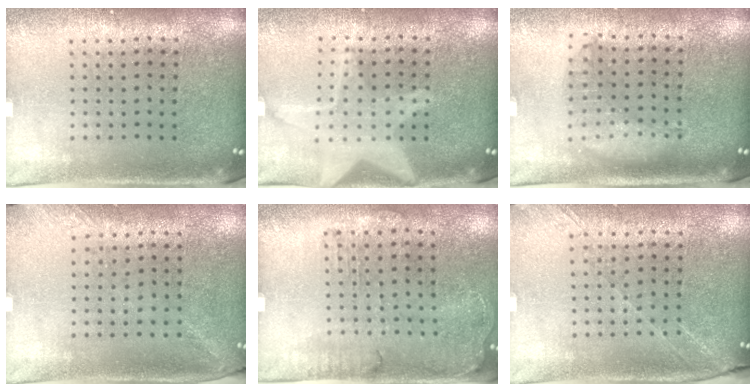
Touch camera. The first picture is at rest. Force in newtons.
{"total": 3.1, "press": 3.1, "slide": 0.3}
{"total": 1.2, "press": 1.2, "slide": 0.3}
{"total": 1.3, "press": 1.0, "slide": 0.8}
{"total": 1.6, "press": 1.4, "slide": 0.8}
{"total": 1.3, "press": 1.3, "slide": 0.4}